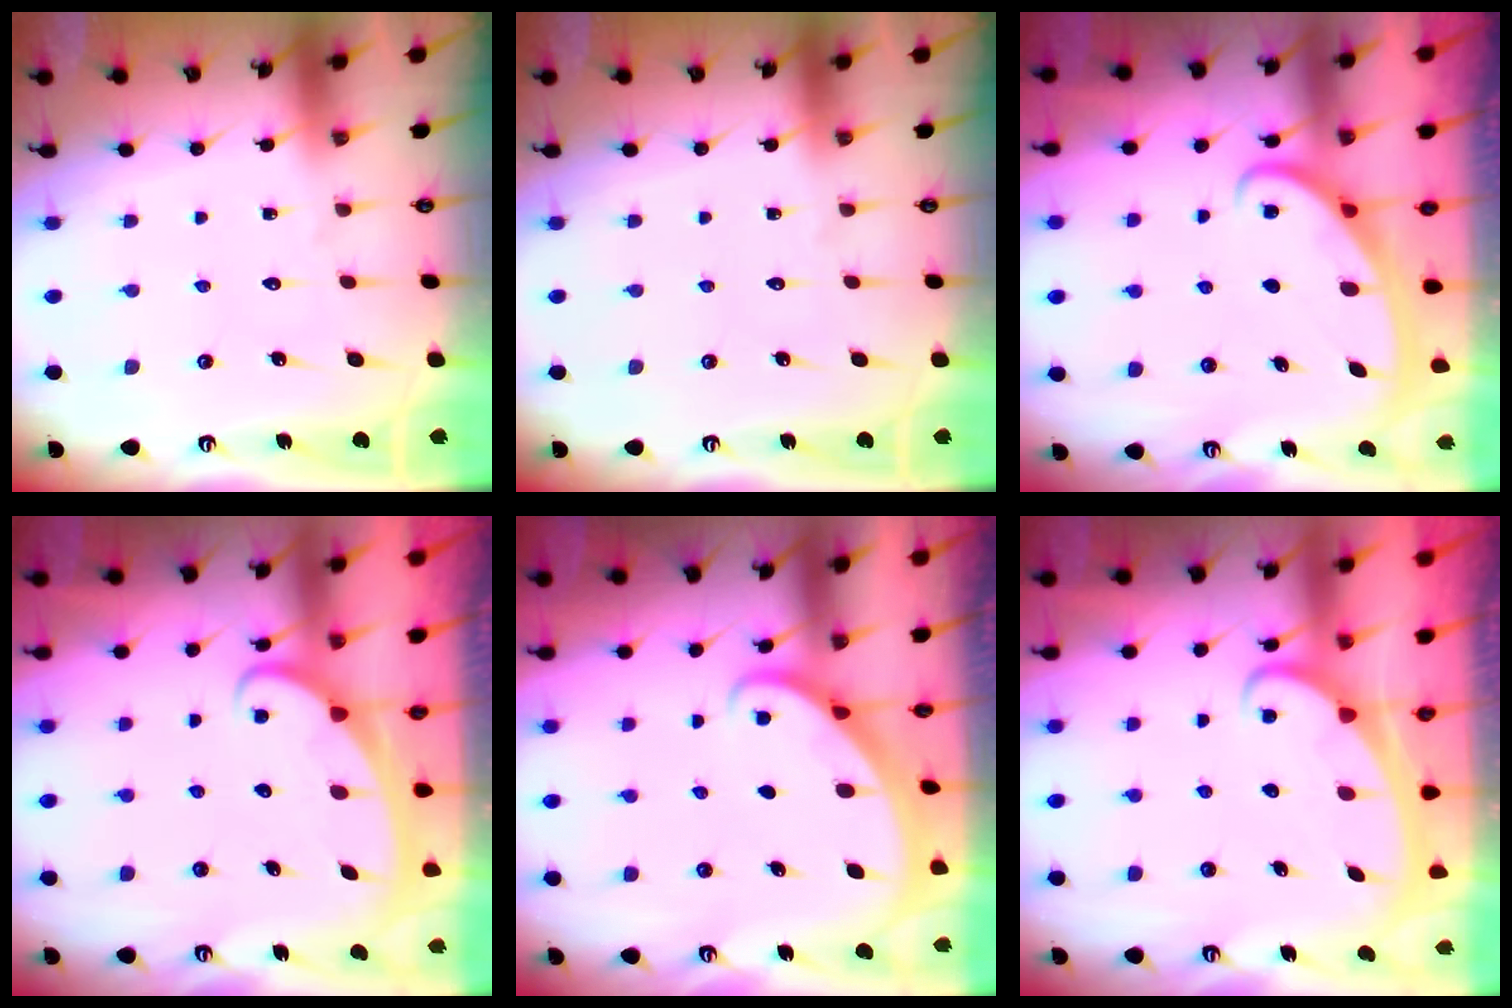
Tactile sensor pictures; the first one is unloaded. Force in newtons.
{"total": 0.0}
{"total": 2.6, "press": 2.6, "slide": 0.4}
{"total": 2.6, "press": 2.6, "slide": 0.3}
{"total": 1.8, "press": 1.8, "slide": 0.1}
{"total": 2.3, "press": 2.3, "slide": 0.3}